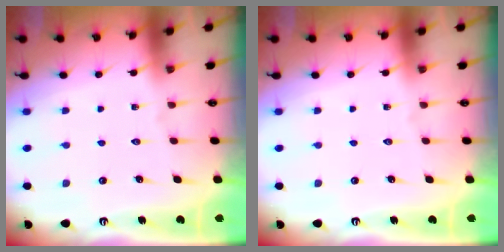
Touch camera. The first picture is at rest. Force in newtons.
{"total": 0.0}